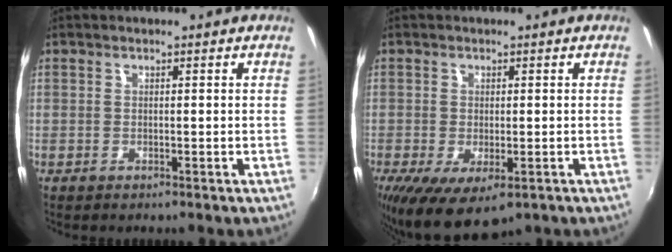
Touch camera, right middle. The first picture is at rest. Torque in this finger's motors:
{"motor_torque": [1.64, -0.50, 0.71, 0.21]}